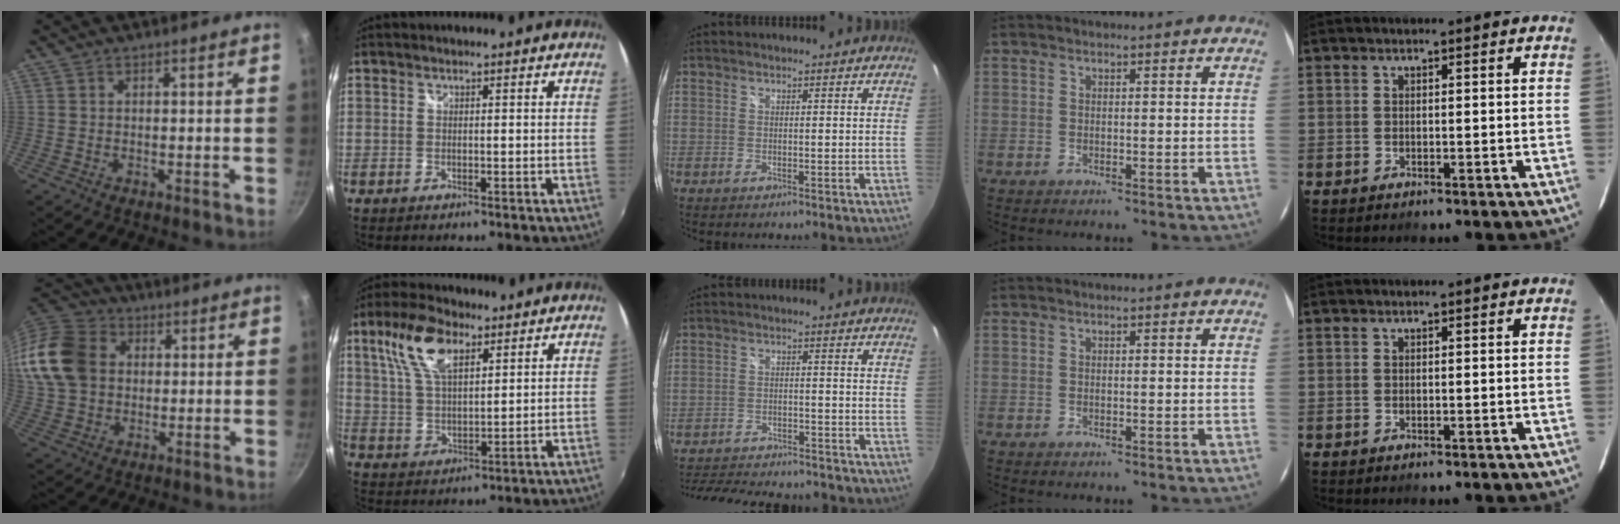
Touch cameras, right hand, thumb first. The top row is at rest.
{"thumb": {"total": 19.9, "force": [3.1, 16.0, 11.3], "torque": [-0.241, 0.028, 0.051]}, "index": {"total": 11.0, "force": [5.8, 4.8, 8.0], "torque": [-0.160, 0.021, 0.113]}, "middle": {"total": 18.5, "force": [-16.0, 5.5, 7.5], "torque": [-0.158, -0.010, -0.220]}}